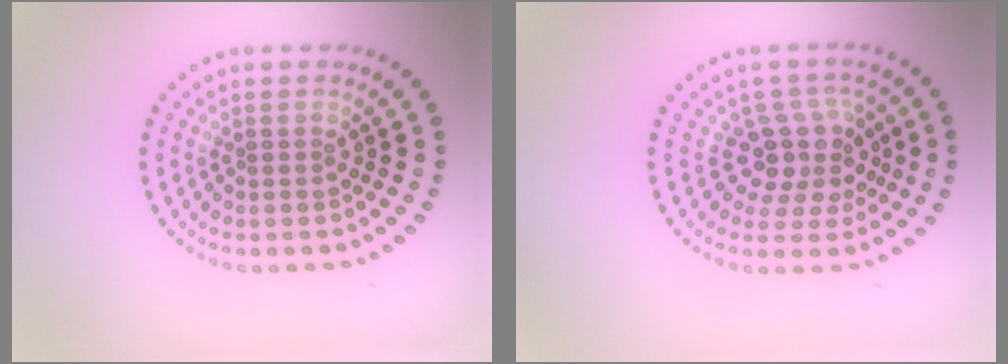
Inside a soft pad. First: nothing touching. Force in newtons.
{"total": 3.9, "press": 3.1, "slide": 2.4}